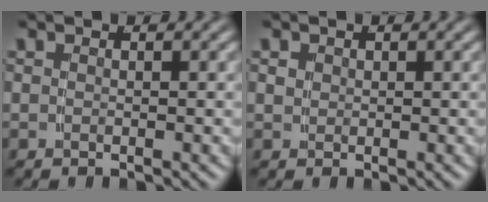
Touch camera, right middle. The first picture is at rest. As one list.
[{"total": 0.0}]